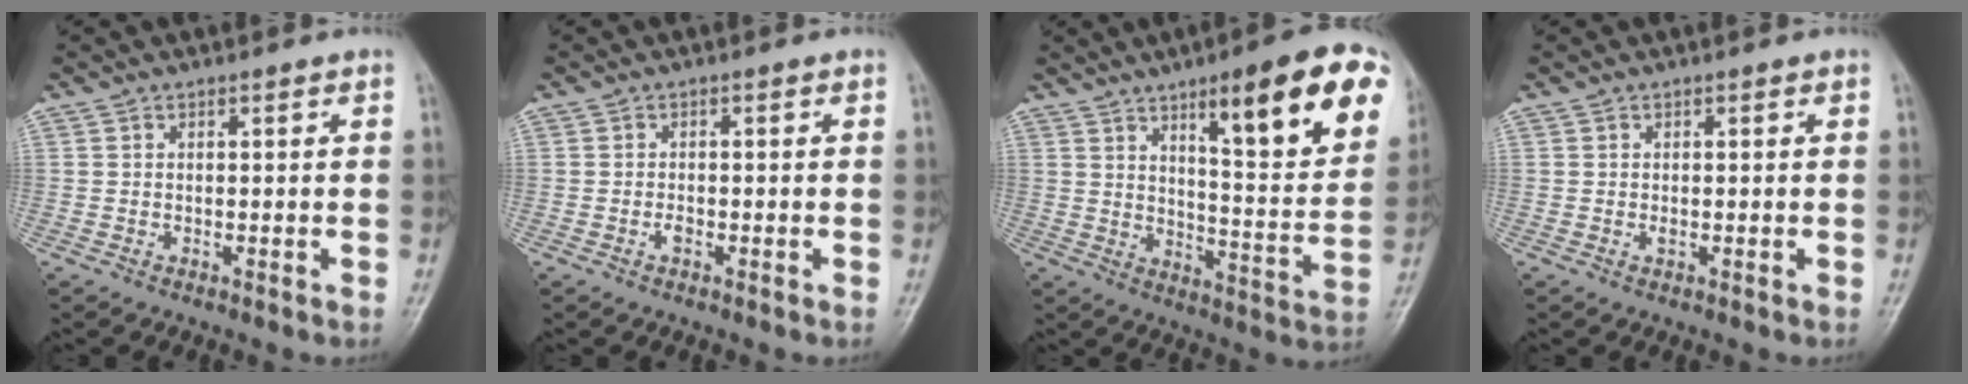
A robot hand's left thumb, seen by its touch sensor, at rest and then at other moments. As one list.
[{"total": 1.2, "force": [-0.6, 0.7, 0.9], "torque": [-0.015, 0.001, -0.014]}, {"total": 21.5, "force": [10.6, 5.0, 18.0], "torque": [-0.208, -0.037, 0.152]}, {"total": 0.9, "force": [0.0, 0.6, 0.7], "torque": [-0.008, 0.000, 0.000]}]